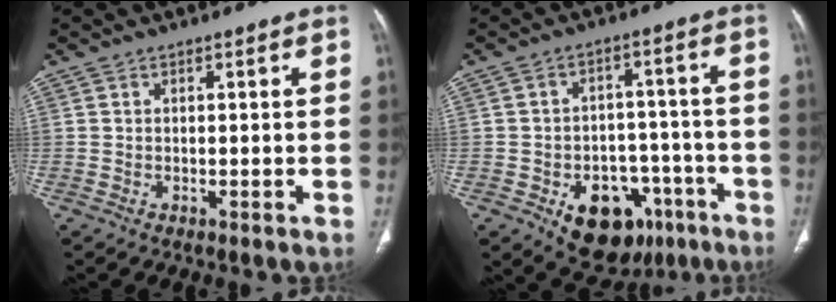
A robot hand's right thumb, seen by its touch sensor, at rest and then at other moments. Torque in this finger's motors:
{"motor_torque": [5.01, 0.00, 0.93, -0.85, 0.04]}